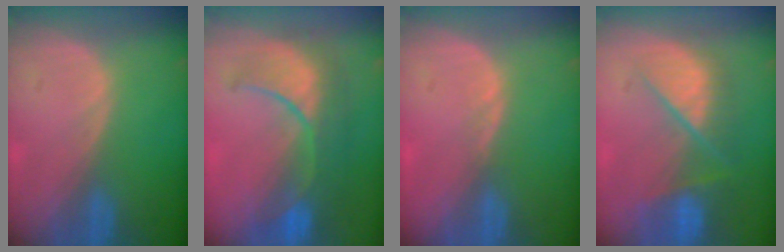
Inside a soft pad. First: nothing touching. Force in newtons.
{"total": 9.9, "press": 9.3, "slide": 3.5}
{"total": 0.7, "press": 0.7, "slide": 0.2}
{"total": 9.6, "press": 8.2, "slide": 5.1}